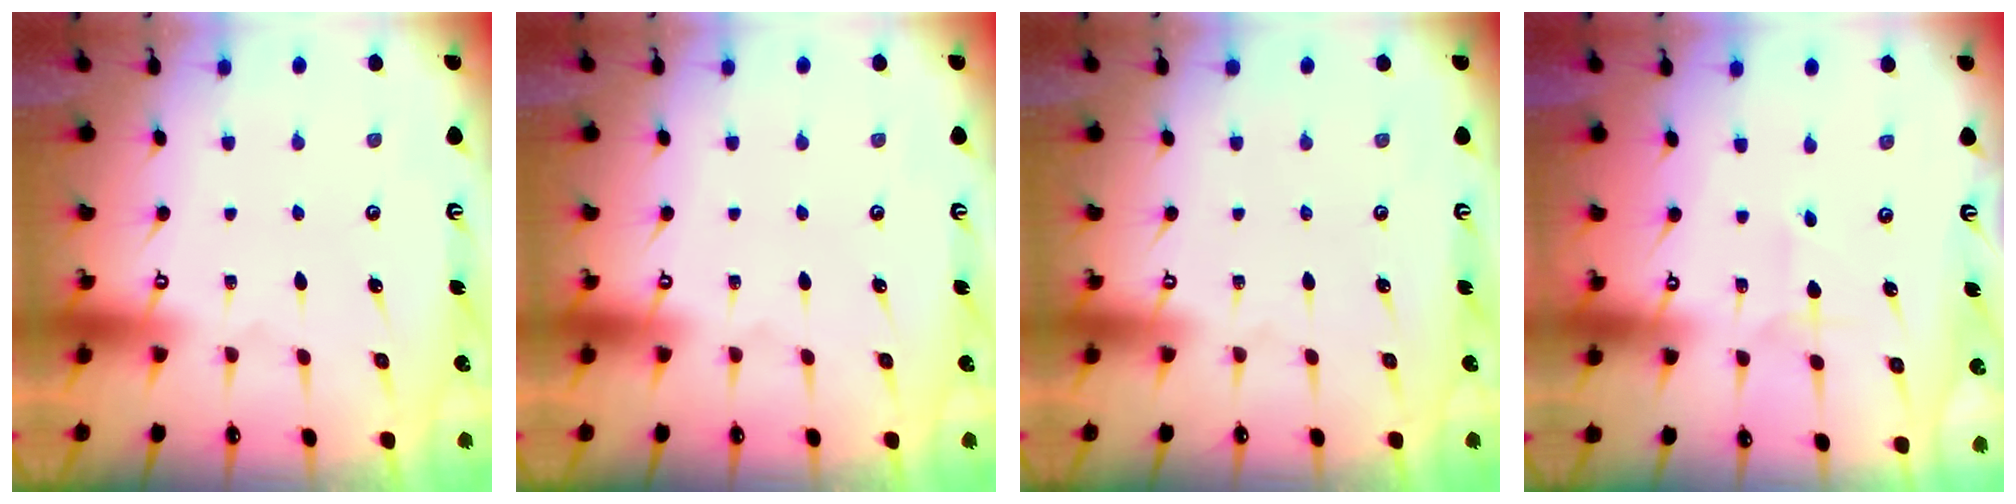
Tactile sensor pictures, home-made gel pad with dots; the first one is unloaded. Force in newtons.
{"total": 0.0}
{"total": 0.0}
{"total": 1.4, "press": 1.4, "slide": 0.1}